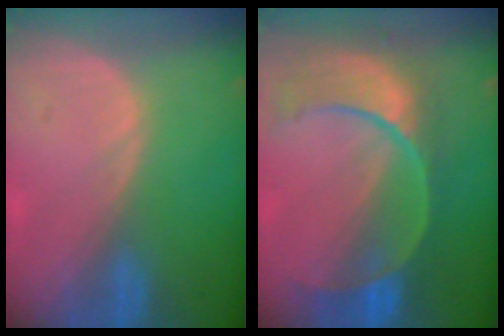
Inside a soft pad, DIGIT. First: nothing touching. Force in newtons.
{"total": 11.1, "press": 9.3, "slide": 6.1}